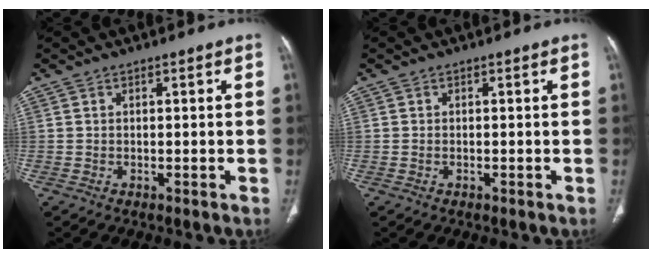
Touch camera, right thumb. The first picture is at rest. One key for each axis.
{"total": 0.0}